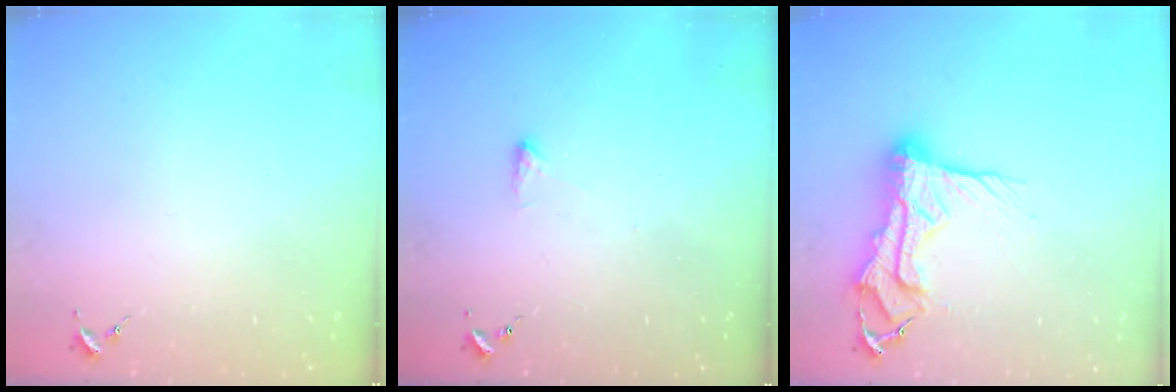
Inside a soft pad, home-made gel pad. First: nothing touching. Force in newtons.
{"total": 2.5, "press": 2.4, "slide": 0.5}
{"total": 18.5, "press": 18.4, "slide": 1.8}